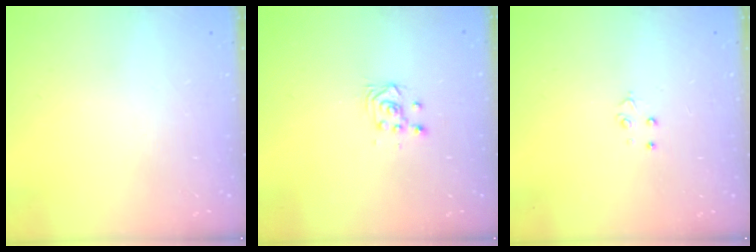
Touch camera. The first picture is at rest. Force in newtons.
{"total": 4.1, "press": 4.0, "slide": 1.0}
{"total": 2.8, "press": 2.8, "slide": 0.3}